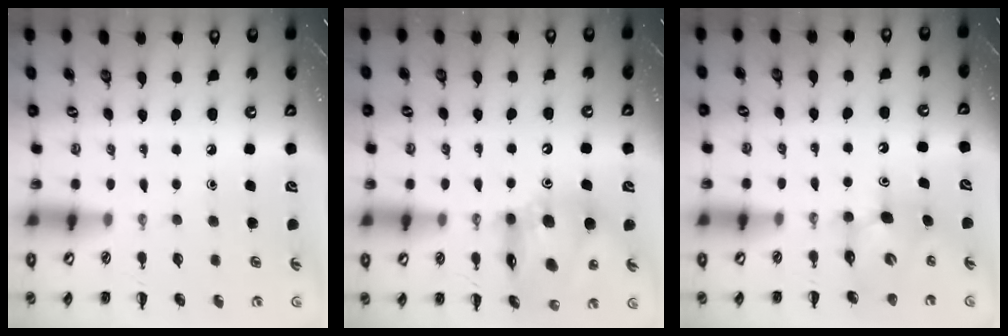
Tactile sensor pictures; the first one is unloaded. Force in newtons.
{"total": 14.8, "press": 14.2, "slide": 4.0}
{"total": 6.1, "press": 6.1, "slide": 0.7}